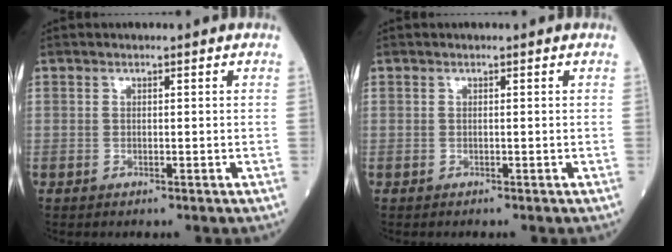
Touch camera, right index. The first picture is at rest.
{"total": 0.0}